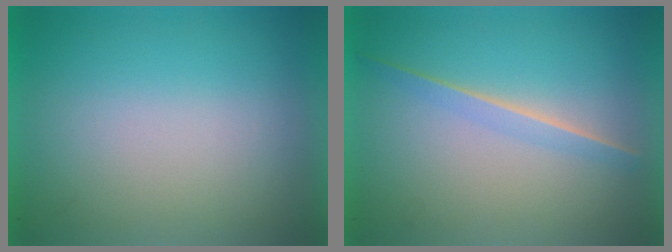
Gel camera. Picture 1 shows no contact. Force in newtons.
{"total": 1.3}